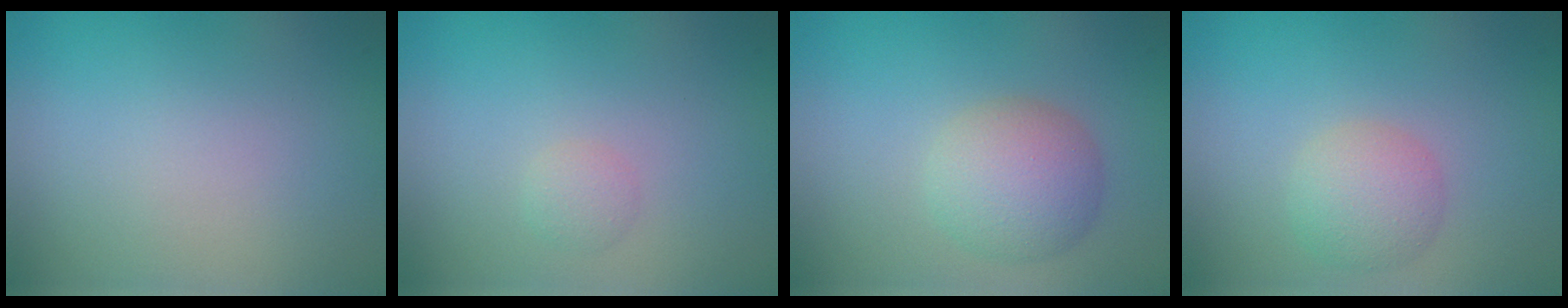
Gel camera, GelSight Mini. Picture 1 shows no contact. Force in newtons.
{"total": 1.0, "press": 1.0, "slide": 0.0}
{"total": 4.1, "press": 4.1, "slide": 0.1}
{"total": 2.9, "press": 2.9, "slide": 0.1}